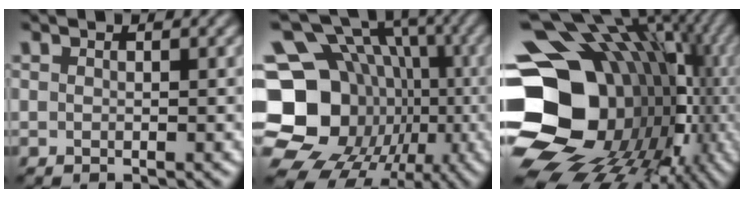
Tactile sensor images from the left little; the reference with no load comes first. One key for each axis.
{"total": 21.5, "fx": -4.2, "fy": 19.3, "fz": 8.5, "tx": -0.167, "ty": 0.003, "tz": -0.090}
{"total": 21.3, "fx": -2.2, "fy": 17.4, "fz": 12.2, "tx": -0.205, "ty": -0.001, "tz": -0.039}